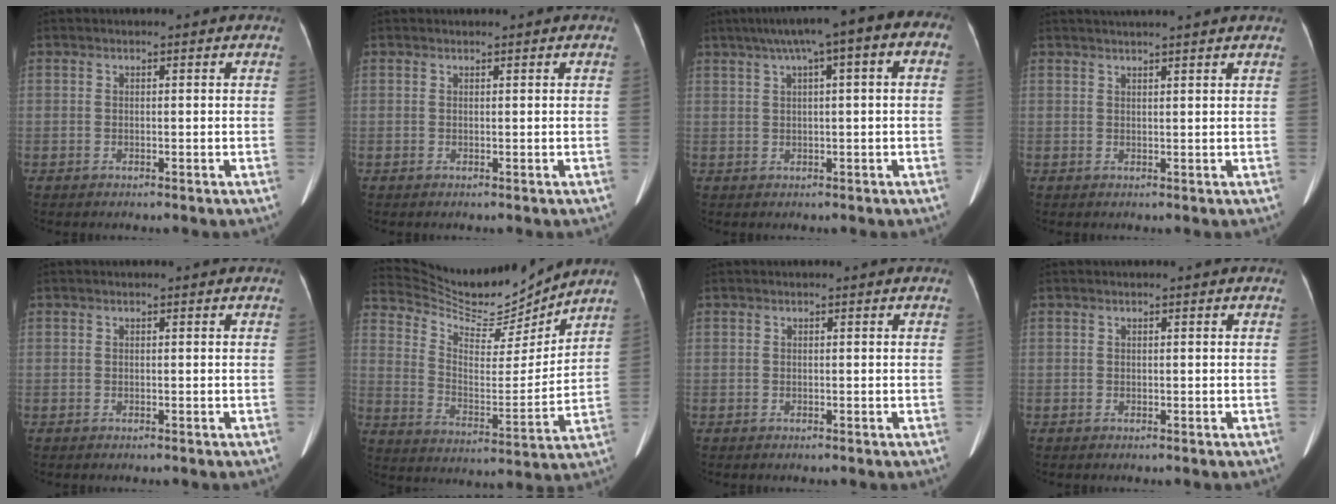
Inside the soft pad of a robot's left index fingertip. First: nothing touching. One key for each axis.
{"total": 0.0}
{"total": 11.5, "fx": 4.6, "fy": 2.1, "fz": 10.3, "tx": -0.147, "ty": 0.051, "tz": 0.056}
{"total": 7.4, "fx": 6.6, "fy": -0.6, "fz": 3.2, "tx": -0.045, "ty": 0.032, "tz": 0.078}
{"total": 0.0}
{"total": 15.1, "fx": 14.6, "fy": 2.0, "fz": 3.2, "tx": -0.073, "ty": -0.018, "tz": 0.243}
{"total": 0.0}
{"total": 0.0}